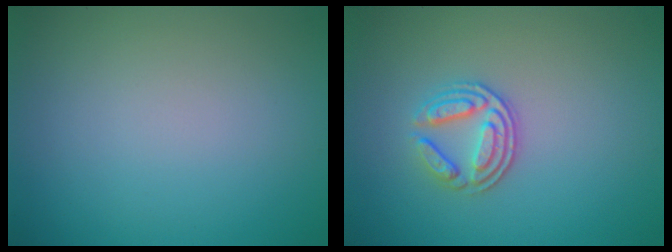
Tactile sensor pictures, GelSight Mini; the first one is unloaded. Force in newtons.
{"total": 3.0, "press": 2.5, "slide": 1.6}